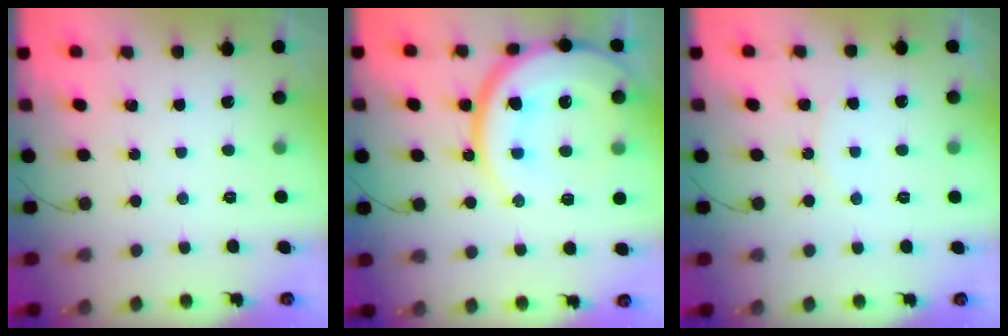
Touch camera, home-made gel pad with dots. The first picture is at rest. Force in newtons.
{"total": 25.1, "press": 24.6, "slide": 4.7}
{"total": 5.9, "press": 5.9, "slide": 0.7}